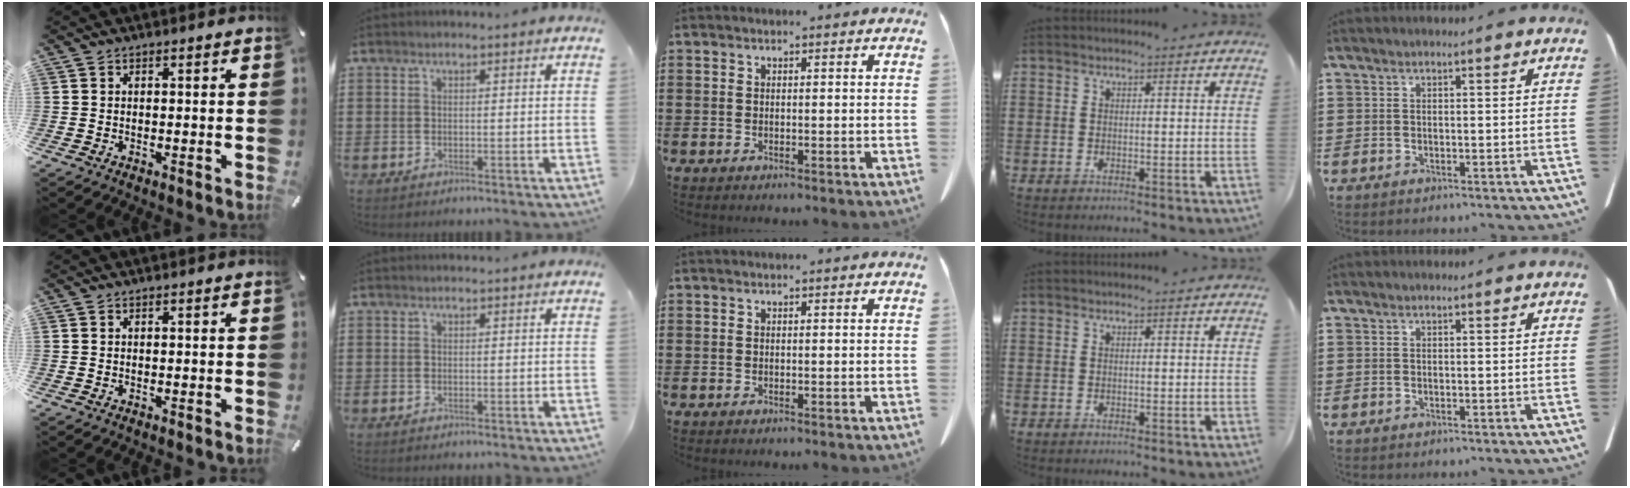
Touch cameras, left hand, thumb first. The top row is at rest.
{}